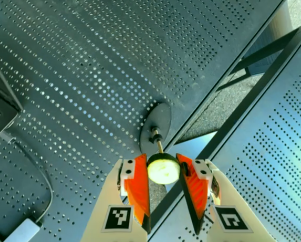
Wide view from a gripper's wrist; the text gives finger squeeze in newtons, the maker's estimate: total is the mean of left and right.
{"total": 8.1, "left": 7.8, "right": 8.5}